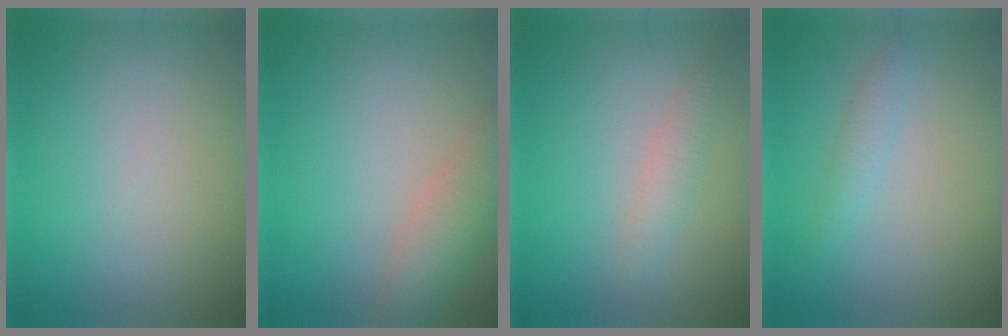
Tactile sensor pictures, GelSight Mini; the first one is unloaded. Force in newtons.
{"total": 4.1, "press": 4.1, "slide": 0.3}
{"total": 1.9, "press": 1.9, "slide": 0.1}
{"total": 1.5, "press": 1.5, "slide": 0.0}